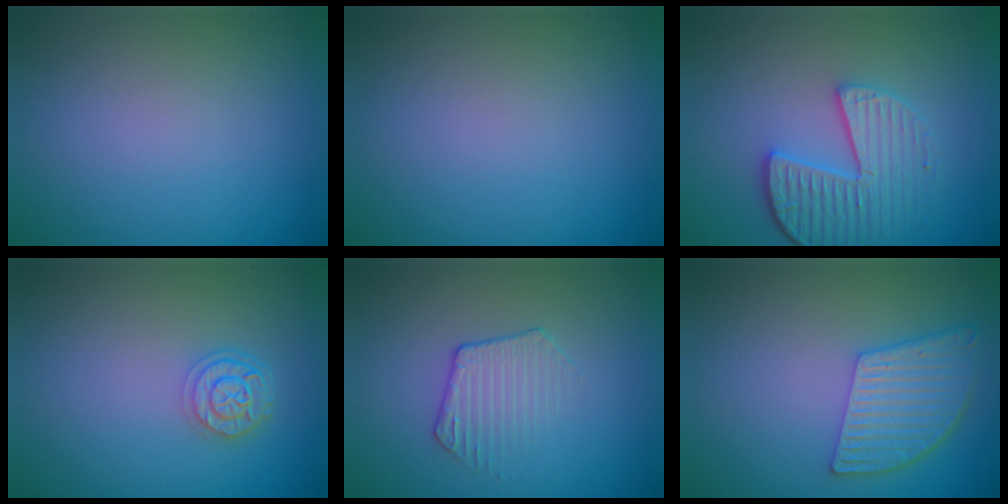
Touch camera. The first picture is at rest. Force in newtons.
{"total": 0.0}
{"total": 4.6, "press": 3.9, "slide": 2.5}
{"total": 2.3, "press": 1.9, "slide": 1.3}
{"total": 2.1, "press": 1.5, "slide": 1.4}
{"total": 5.1, "press": 4.0, "slide": 3.1}